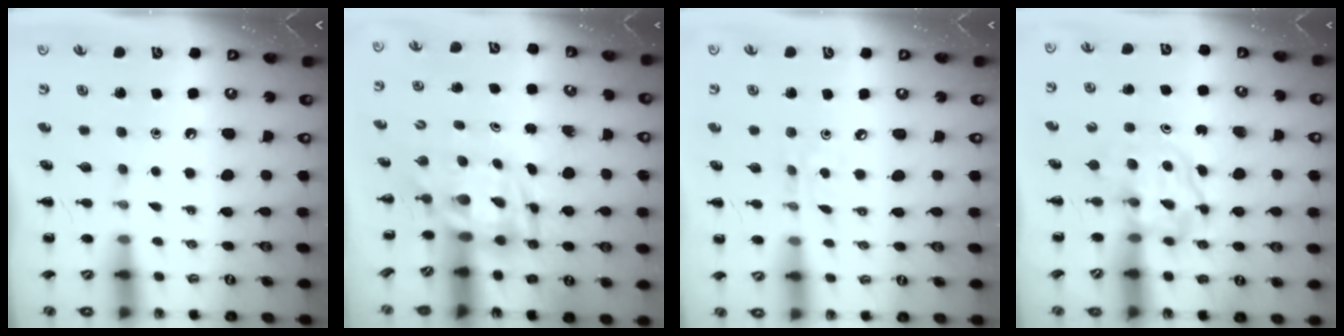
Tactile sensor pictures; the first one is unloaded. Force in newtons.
{"total": 4.1, "press": 4.0, "slide": 0.9}
{"total": 2.6, "press": 2.5, "slide": 0.8}
{"total": 3.8, "press": 3.8, "slide": 0.4}